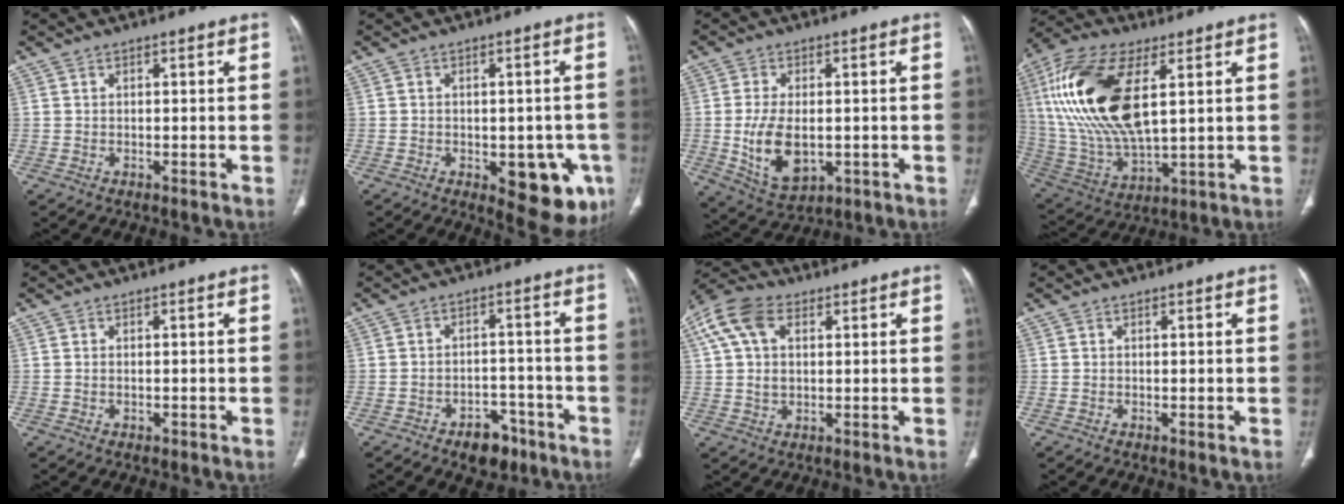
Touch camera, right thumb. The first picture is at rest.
{"total": 12.2, "force": [-4.3, 5.9, 9.9], "torque": [-0.087, 0.004, -0.039]}
{"total": 10.7, "force": [-1.3, 6.3, 8.5], "torque": [-0.152, -0.009, -0.008]}
{"total": 23.3, "force": [5.8, 10.7, 19.9], "torque": [-0.420, -0.015, 0.111]}
{"total": 0.6, "force": [-0.1, 0.4, 0.5], "torque": [-0.013, 0.001, 0.000]}
{"total": 7.0, "force": [-4.4, 4.3, 3.3], "torque": [-0.022, 0.034, -0.060]}
{"total": 11.4, "force": [3.8, 7.2, 7.9], "torque": [-0.162, 0.017, 0.069]}
{"total": 0.0}